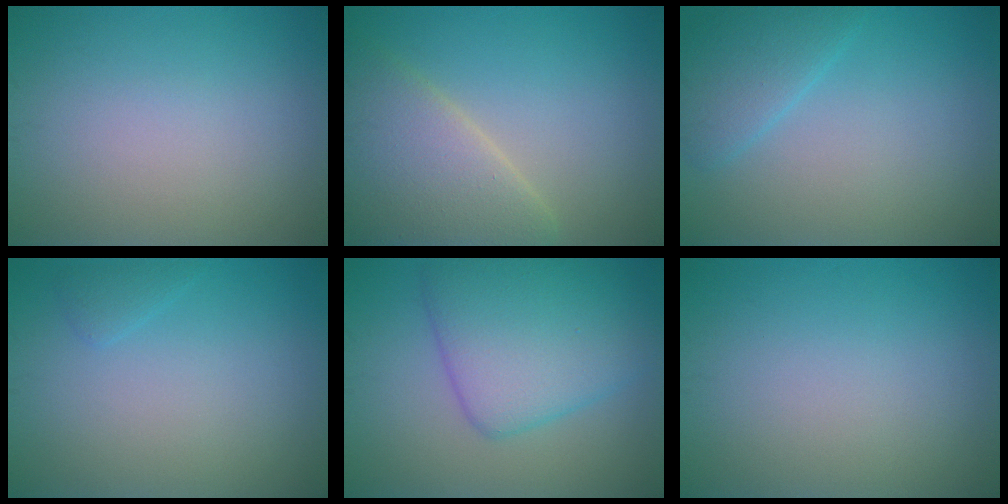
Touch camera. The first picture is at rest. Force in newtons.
{"total": 6.4, "press": 6.4, "slide": 0.6}
{"total": 2.8, "press": 2.8, "slide": 0.1}
{"total": 0.9, "press": 0.9, "slide": 0.1}
{"total": 7.2, "press": 7.2, "slide": 0.1}
{"total": 0.0}